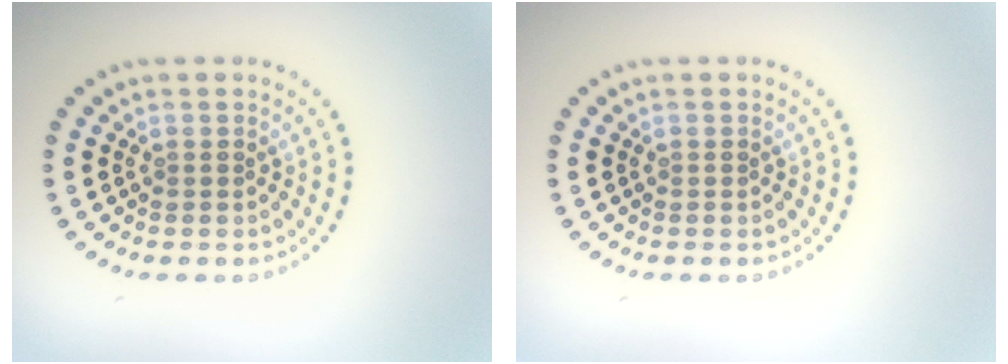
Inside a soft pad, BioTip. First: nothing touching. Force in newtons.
{"total": 0.0}